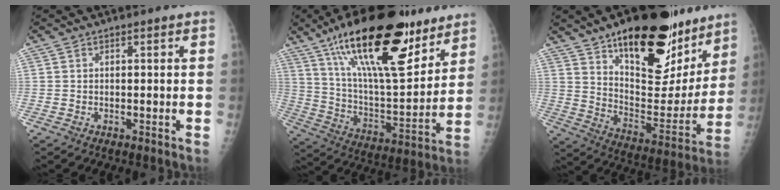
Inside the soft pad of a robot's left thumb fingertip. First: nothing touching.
{"total": 29.1, "force": [18.0, 9.9, 20.5], "torque": [-0.313, -0.052, 0.304]}
{"total": 28.5, "force": [18.0, 12.4, 18.3], "torque": [-0.223, -0.073, 0.276]}